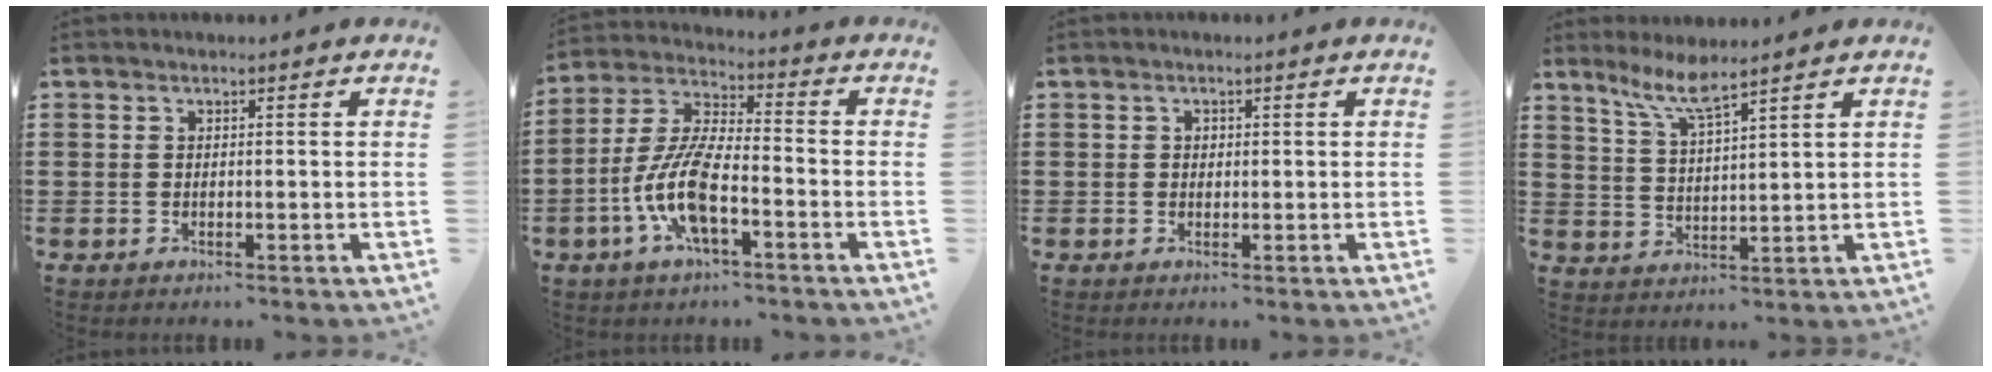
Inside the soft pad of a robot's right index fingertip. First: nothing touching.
{"total": 10.1, "force": [-4.0, 3.3, 8.7], "torque": [-0.206, -0.005, -0.081]}
{"total": 0.7, "force": [0.1, 0.6, 0.2], "torque": [-0.006, 0.003, 0.002]}
{"total": 5.9, "force": [4.5, 0.5, 3.7], "torque": [-0.086, -0.007, 0.079]}